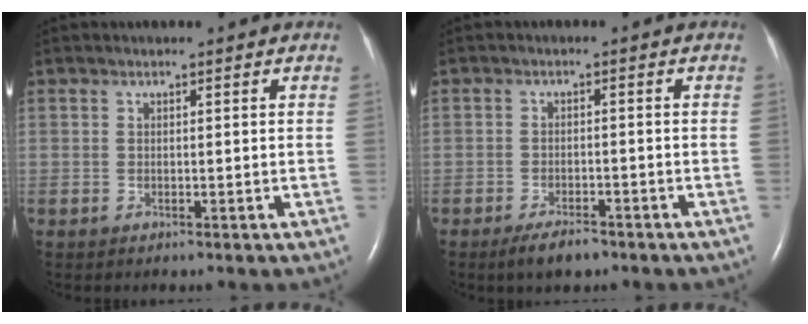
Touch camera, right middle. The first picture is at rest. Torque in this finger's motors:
{"motor_torque": [0.60, -0.39, 0.01, 0.01]}